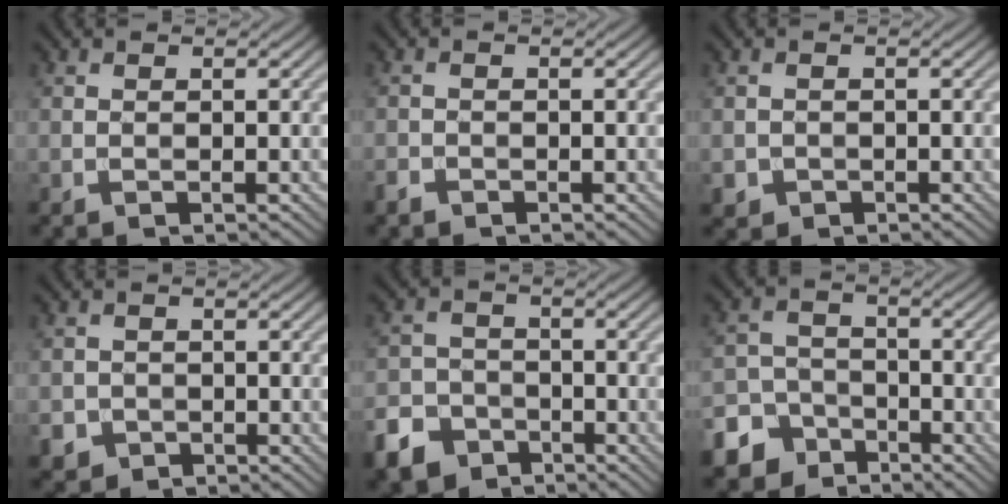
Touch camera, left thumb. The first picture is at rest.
{"total": 1.3, "force": [-1.0, 0.7, 0.4], "torque": [-0.008, -0.003, -0.024]}
{"total": 1.5, "force": [-0.7, 1.3, 0.2], "torque": [-0.001, -0.008, -0.015]}
{"total": 2.8, "force": [-1.5, 2.3, 0.5], "torque": [-0.011, -0.006, -0.031]}
{"total": 7.2, "force": [-4.8, 4.8, 2.4], "torque": [-0.050, -0.013, -0.095]}
{"total": 7.5, "force": [-5.1, 5.1, 2.0], "torque": [-0.036, -0.013, -0.108]}